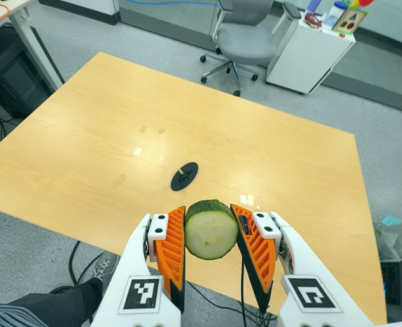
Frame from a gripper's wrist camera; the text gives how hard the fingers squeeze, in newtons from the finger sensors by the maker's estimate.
{"total": 9.4, "left": 8.4, "right": 10.4}